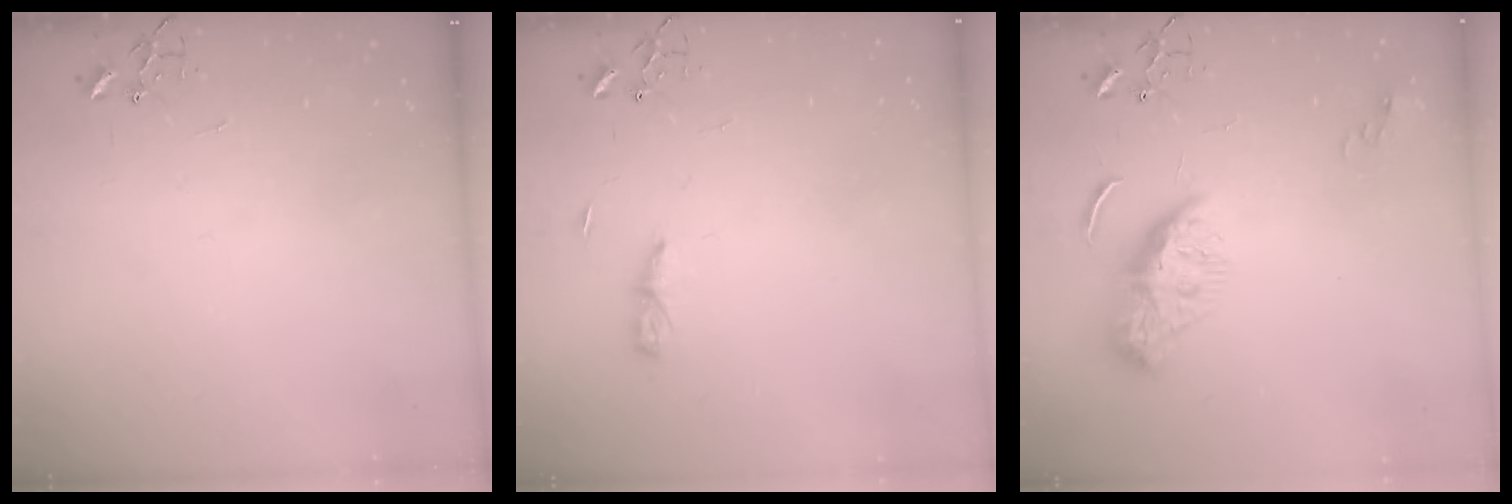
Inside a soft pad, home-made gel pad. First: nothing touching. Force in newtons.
{"total": 3.8, "press": 3.7, "slide": 0.4}
{"total": 9.4, "press": 9.3, "slide": 0.9}